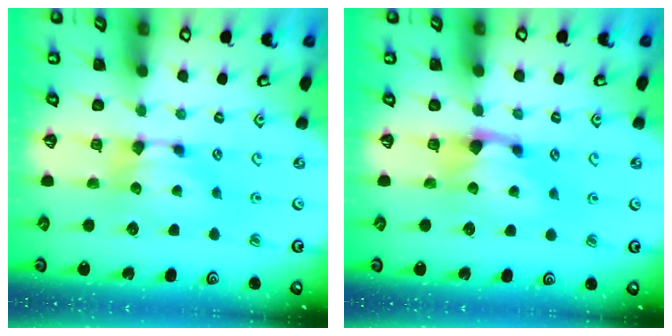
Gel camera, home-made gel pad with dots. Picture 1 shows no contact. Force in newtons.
{"total": 1.2, "press": 0.3, "slide": 1.2}